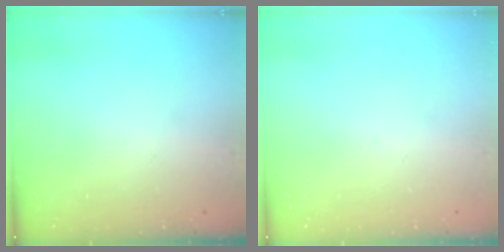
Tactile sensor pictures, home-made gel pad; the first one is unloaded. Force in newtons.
{"total": 0.0}